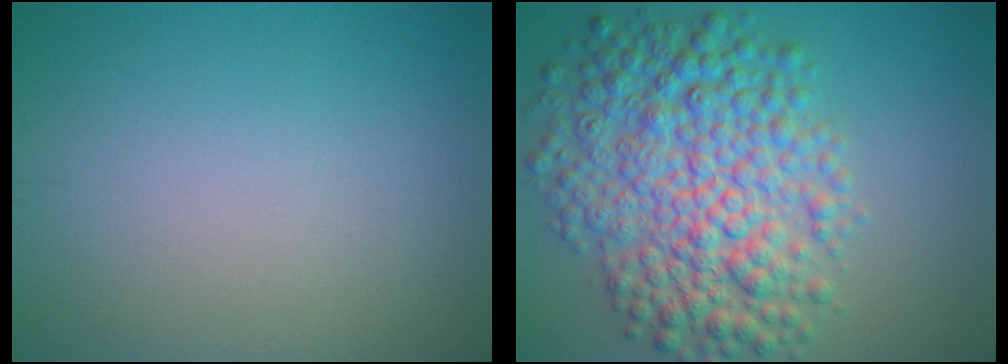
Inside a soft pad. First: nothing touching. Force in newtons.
{"total": 9.1, "press": 9.1, "slide": 0.1}